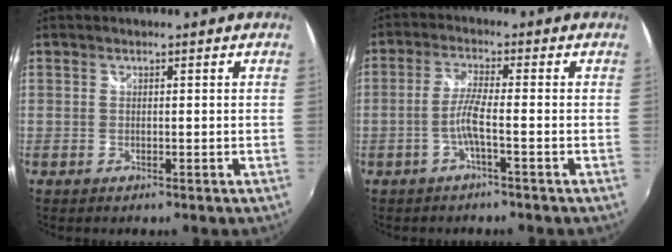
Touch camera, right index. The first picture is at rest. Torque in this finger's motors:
{"motor_torque": [0.17, 0.12, 0.09, 0.02]}